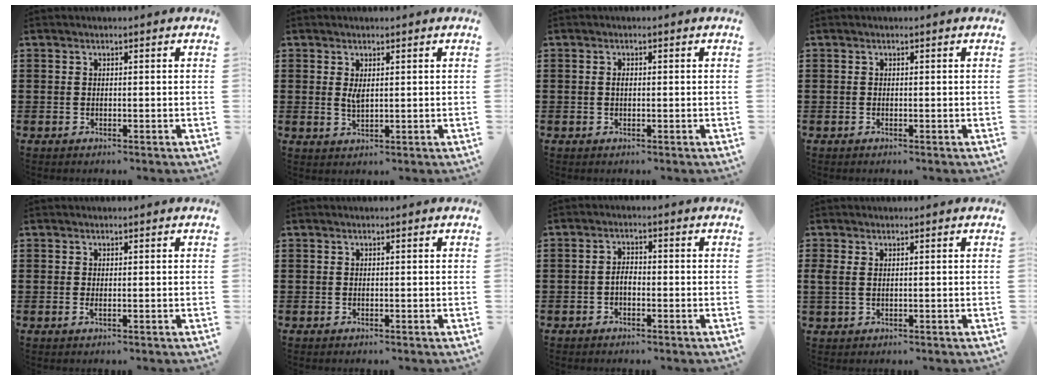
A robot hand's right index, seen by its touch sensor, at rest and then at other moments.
{"total": 2.2, "force": [0.8, 0.7, 1.9], "torque": [-0.040, 0.001, 0.014]}
{"total": 0.9, "force": [0.0, 0.4, 0.8], "torque": [-0.017, 0.000, 0.000]}
{"total": 0.0}
{"total": 0.6, "force": [-0.1, 0.0, 0.5], "torque": [-0.012, -0.005, -0.001]}
{"total": 0.0}
{"total": 2.2, "force": [-0.8, 1.1, 1.7], "torque": [-0.035, 0.003, -0.015]}
{"total": 1.5, "force": [0.6, 0.5, 1.2], "torque": [-0.035, 0.000, 0.008]}